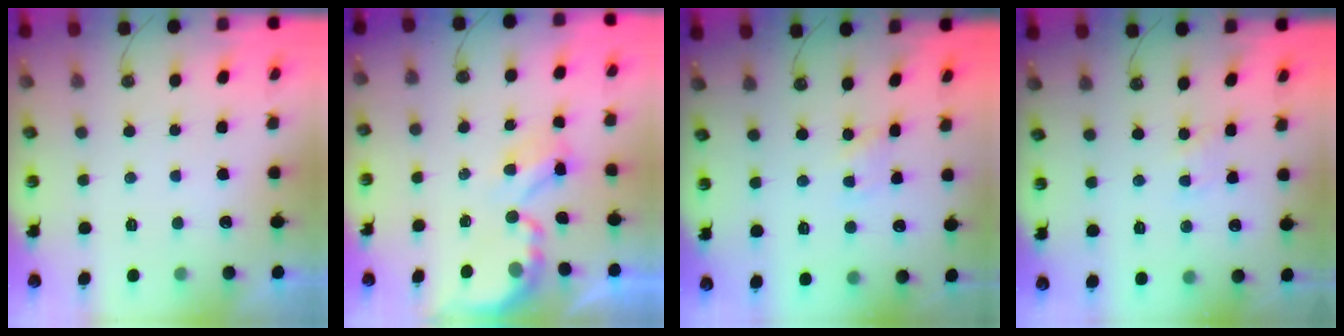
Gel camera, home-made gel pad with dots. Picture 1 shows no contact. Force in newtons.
{"total": 5.4, "press": 5.4, "slide": 0.4}
{"total": 2.2, "press": 2.2, "slide": 0.3}
{"total": 2.5, "press": 2.5, "slide": 0.3}